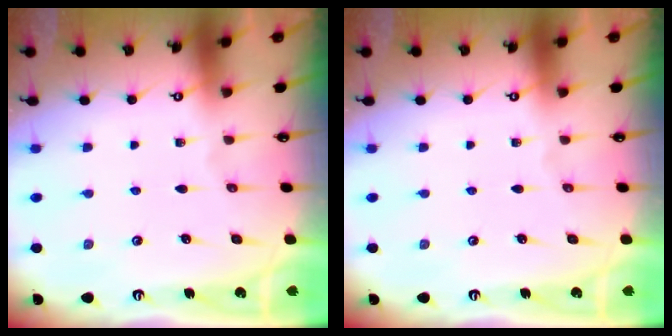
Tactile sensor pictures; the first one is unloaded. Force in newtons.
{"total": 0.0}